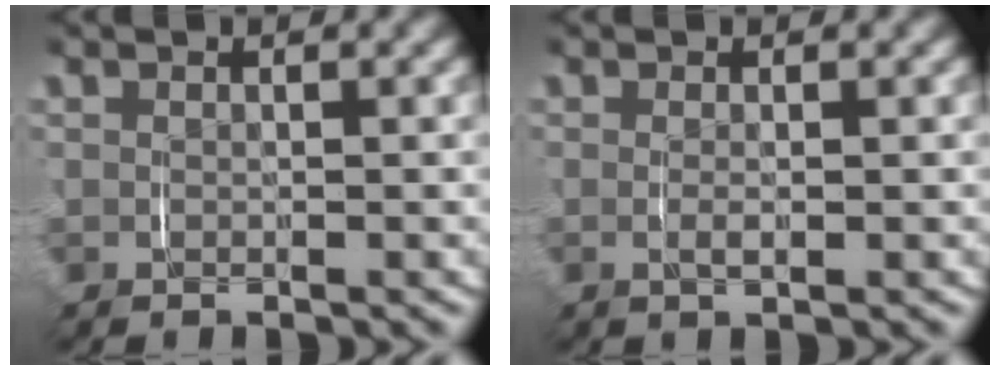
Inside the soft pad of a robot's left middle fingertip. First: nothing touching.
{"total": 0.8, "force": [-0.2, -0.1, 0.8], "torque": [-0.012, -0.004, -0.002]}